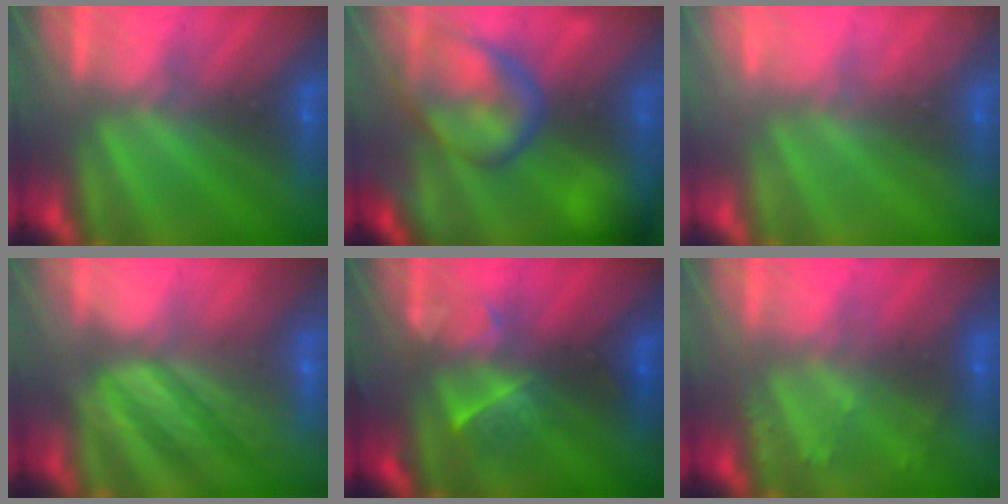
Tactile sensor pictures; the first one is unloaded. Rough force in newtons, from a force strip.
{"total": 8.5}
{"total": 2.3}
{"total": 8.0}
{"total": 2.4}
{"total": 2.2}